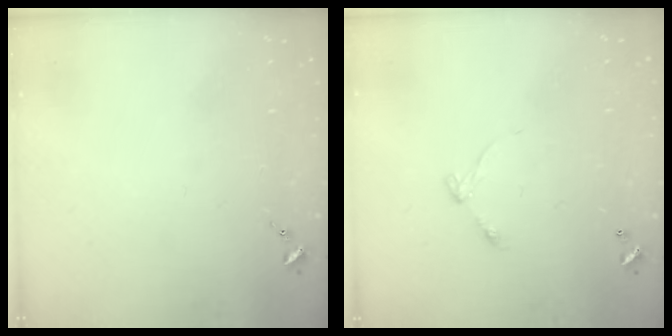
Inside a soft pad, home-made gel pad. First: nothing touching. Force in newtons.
{"total": 5.6, "press": 5.6, "slide": 0.5}